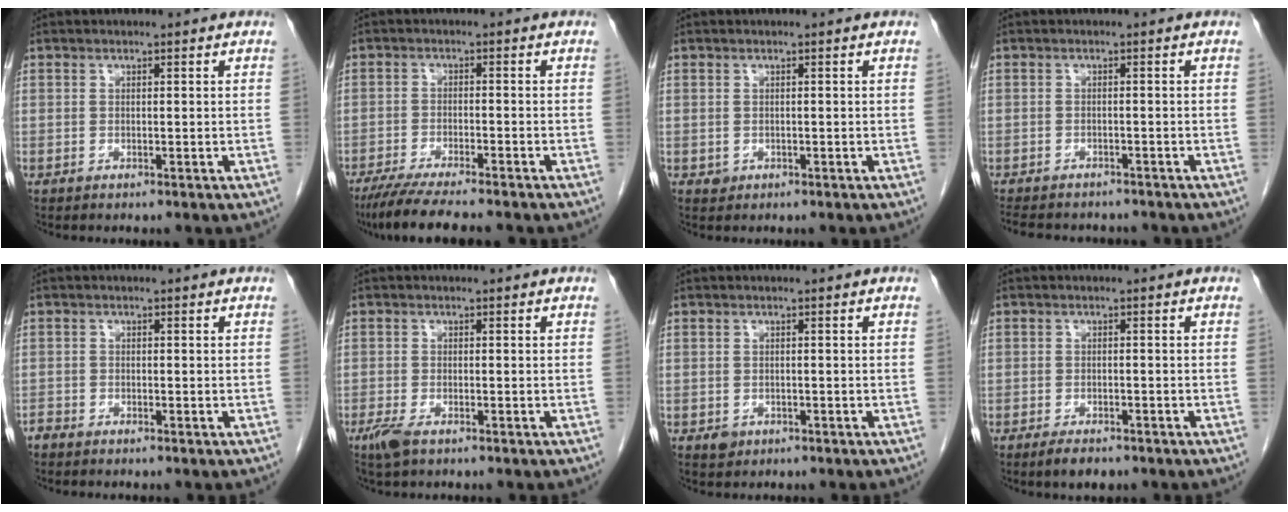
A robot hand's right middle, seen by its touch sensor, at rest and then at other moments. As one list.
[{"total": 10.5, "force": [-8.9, 0.9, 5.6], "torque": [-0.086, -0.024, -0.138]}, {"total": 0.9, "force": [-0.2, 0.8, 0.2], "torque": [-0.003, 0.002, 0.000]}, {"total": 9.6, "force": [-8.5, 3.2, 3.1], "torque": [-0.066, -0.004, -0.112]}, {"total": 1.1, "force": [-1.1, 0.4, 0.1], "torque": [-0.004, 0.000, -0.022]}, {"total": 3.0, "force": [-1.9, 1.0, 2.1], "torque": [-0.049, -0.006, -0.034]}, {"total": 1.5, "force": [-0.7, 1.3, 0.4], "torque": [-0.004, 0.004, -0.006]}, {"total": 2.9, "force": [-2.1, 1.1, 1.6], "torque": [-0.033, -0.004, -0.030]}]